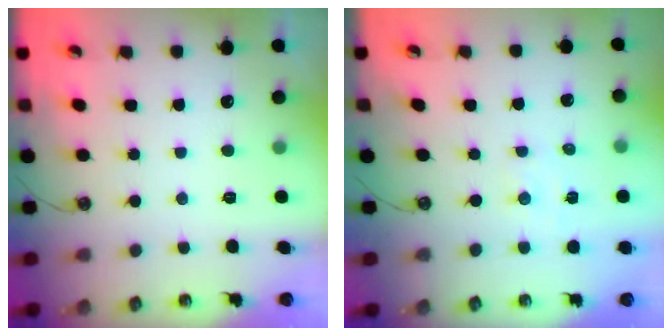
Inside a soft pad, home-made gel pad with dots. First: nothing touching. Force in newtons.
{"total": 2.4, "press": 2.4, "slide": 0.5}